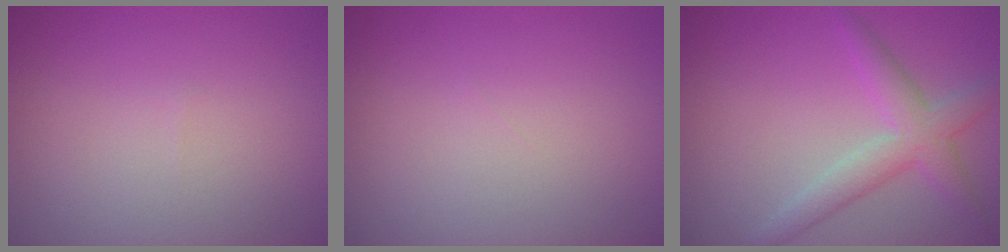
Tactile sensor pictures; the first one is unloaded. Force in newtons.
{"total": 0.0}
{"total": 3.7, "press": 3.7, "slide": 0.1}